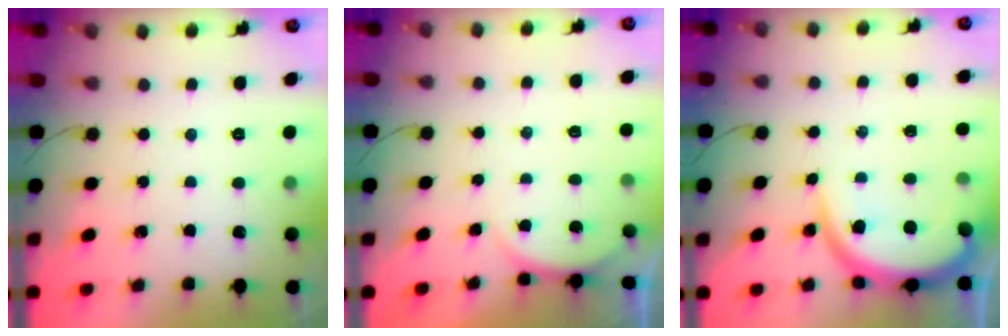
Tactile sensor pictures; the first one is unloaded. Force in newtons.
{"total": 2.3, "press": 2.3, "slide": 0.5}
{"total": 8.7, "press": 8.6, "slide": 1.0}